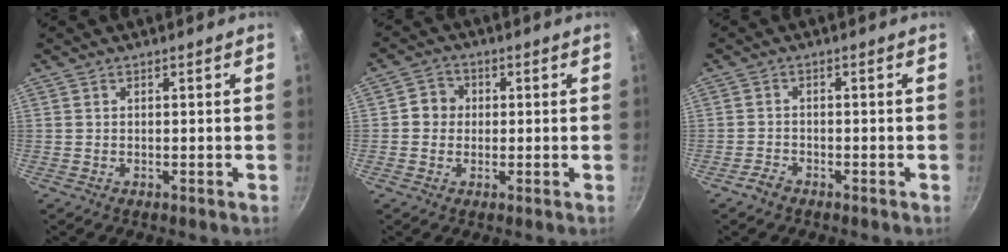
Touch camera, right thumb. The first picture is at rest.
{"total": 4.2, "force": [0.1, 3.9, 1.4], "torque": [0.003, 0.007, -0.008]}
{"total": 2.2, "force": [-1.8, 1.0, 0.7], "torque": [-0.014, 0.017, -0.033]}